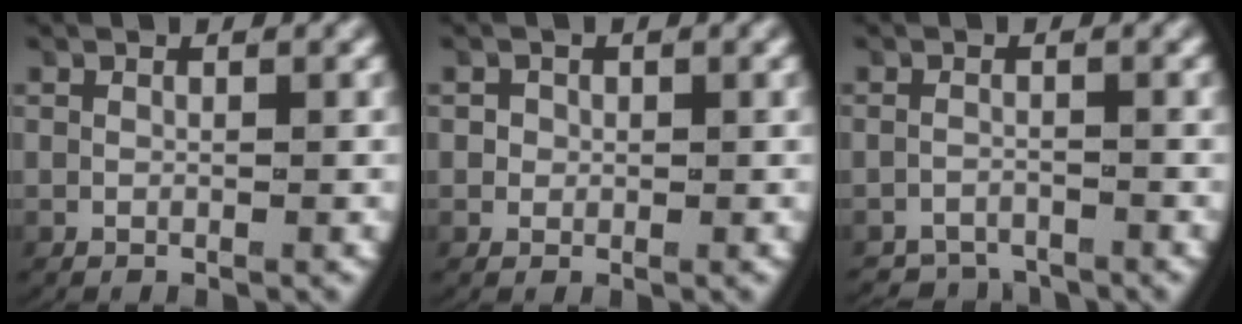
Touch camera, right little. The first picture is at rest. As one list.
[{"total": 1.1, "force": [0.1, 1.0, 0.3], "torque": [-0.012, -0.003, 0.002]}, {"total": 3.6, "force": [-3.5, 1.0, 0.2], "torque": [0.003, -0.016, -0.055]}]